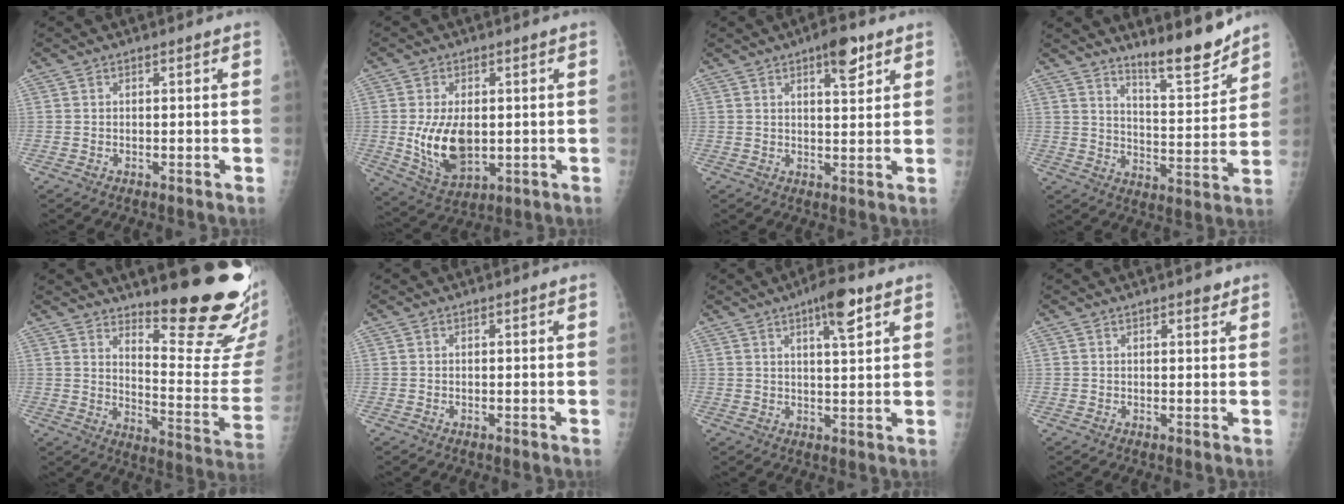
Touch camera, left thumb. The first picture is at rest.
{"total": 10.6, "force": [-0.4, 6.1, 8.6], "torque": [-0.142, -0.015, 0.013]}
{"total": 6.1, "force": [3.5, 2.0, 4.6], "torque": [-0.048, -0.016, 0.049]}
{"total": 10.4, "force": [9.1, 1.1, 4.9], "torque": [-0.053, -0.079, 0.152]}
{"total": 19.9, "force": [15.7, 2.5, 12.0], "torque": [-0.147, -0.156, 0.221]}
{"total": 0.0}
{"total": 7.3, "force": [4.0, 1.7, 5.9], "torque": [-0.079, -0.016, 0.062]}
{"total": 2.3, "force": [1.7, 0.7, 1.4], "torque": [-0.002, -0.004, 0.022]}